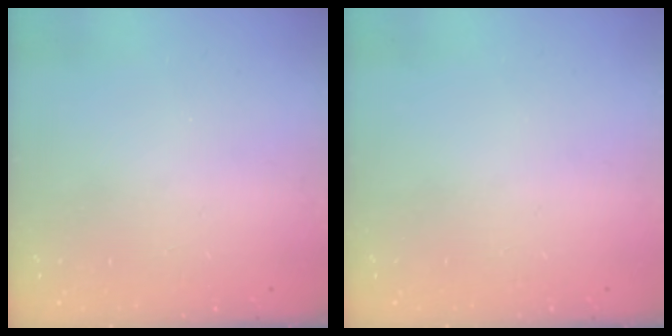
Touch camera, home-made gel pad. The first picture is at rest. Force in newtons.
{"total": 0.0}